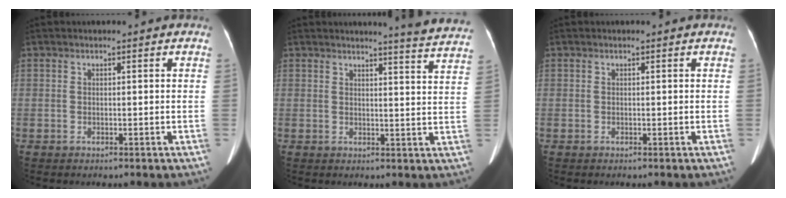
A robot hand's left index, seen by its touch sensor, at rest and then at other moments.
{"total": 10.2, "force": [9.8, -1.0, 2.6], "torque": [-0.030, -0.057, 0.091]}
{"total": 0.0}